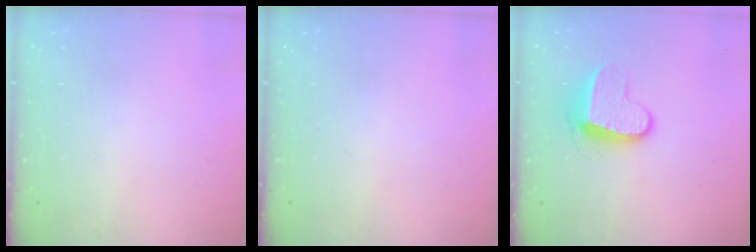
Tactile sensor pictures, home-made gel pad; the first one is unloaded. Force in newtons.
{"total": 0.0}
{"total": 9.2, "press": 9.2, "slide": 0.3}